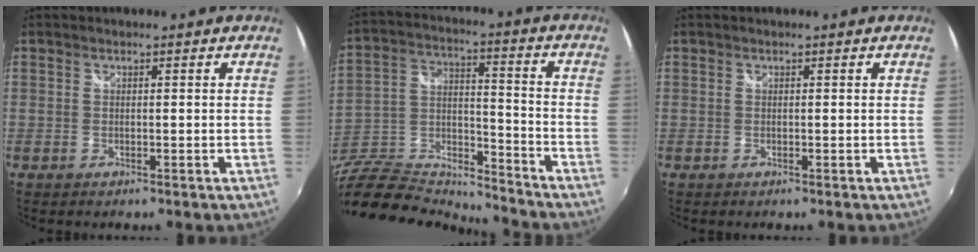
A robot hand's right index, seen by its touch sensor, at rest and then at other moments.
{"total": 17.5, "force": [-15.1, 5.3, 7.1], "torque": [-0.176, 0.002, -0.288]}
{"total": 0.0}